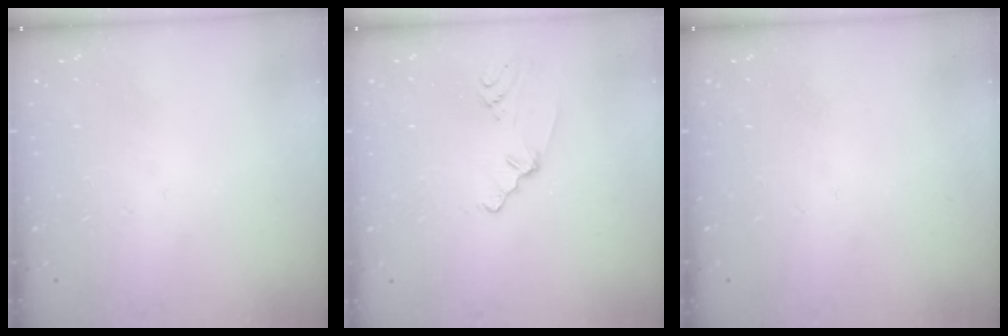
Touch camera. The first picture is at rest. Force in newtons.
{"total": 1.5, "press": 1.4, "slide": 0.7}
{"total": 0.0}